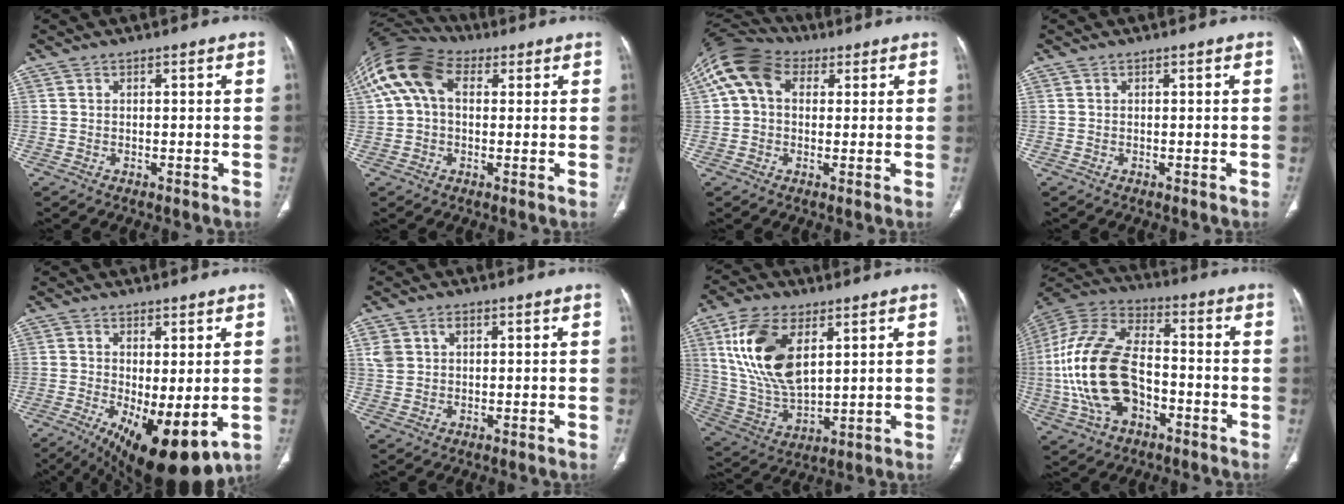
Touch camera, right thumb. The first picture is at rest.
{"total": 13.2, "force": [3.6, 8.7, 9.2], "torque": [-0.188, 0.043, 0.060]}
{"total": 11.8, "force": [3.5, 8.6, 7.3], "torque": [-0.139, 0.038, 0.056]}
{"total": 0.0}
{"total": 14.4, "force": [-4.3, 5.5, 12.6], "torque": [-0.193, -0.022, -0.047]}
{"total": 3.9, "force": [1.5, 2.8, 2.1], "torque": [-0.035, 0.001, 0.037]}
{"total": 17.0, "force": [6.2, 8.8, 13.2], "torque": [-0.254, -0.022, 0.129]}
{"total": 21.5, "force": [-4.2, 12.9, 16.6], "torque": [-0.343, 0.024, -0.077]}